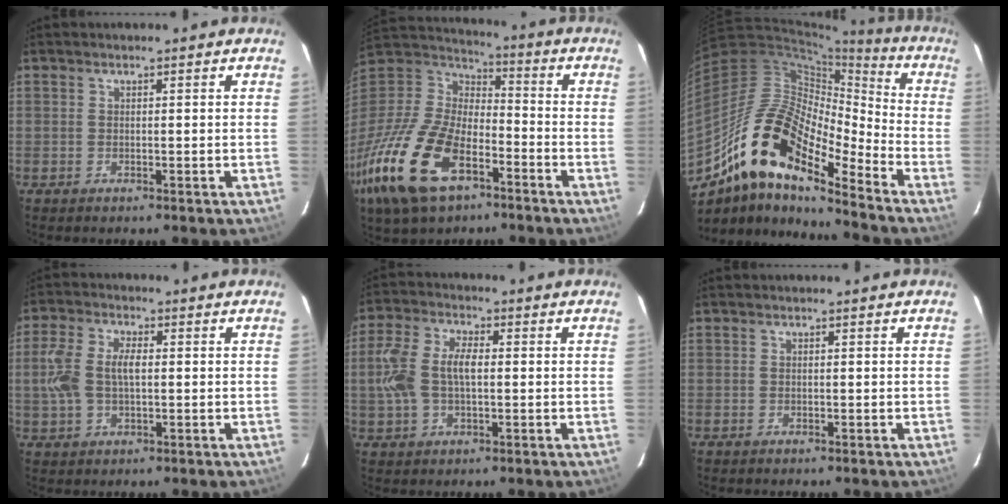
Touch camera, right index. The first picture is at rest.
{"total": 27.0, "force": [-13.9, 14.1, 18.3], "torque": [-0.422, -0.041, -0.254]}
{"total": 19.7, "force": [-13.7, 6.4, 12.6], "torque": [-0.212, -0.012, -0.273]}
{"total": 8.1, "force": [0.2, 4.5, 6.7], "torque": [-0.144, 0.009, 0.005]}
{"total": 9.6, "force": [0.1, 5.3, 8.0], "torque": [-0.174, 0.014, 0.002]}
{"total": 0.0}